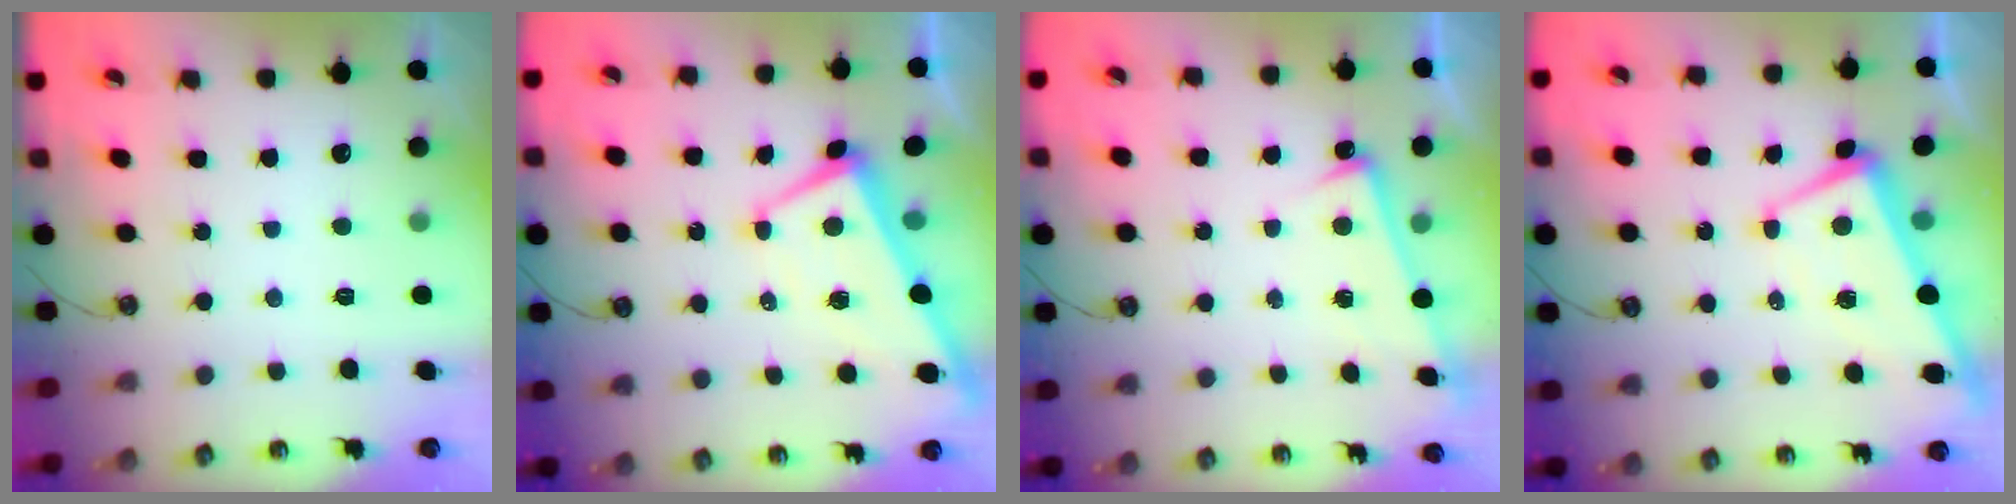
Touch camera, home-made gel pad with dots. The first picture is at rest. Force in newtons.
{"total": 1.5, "press": 1.2, "slide": 0.9}
{"total": 6.2, "press": 6.1, "slide": 0.6}
{"total": 0.9, "press": 0.5, "slide": 0.7}